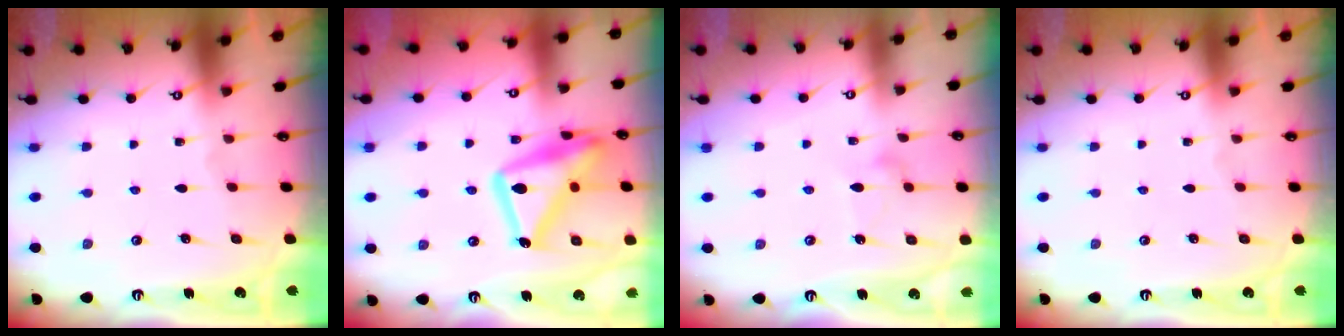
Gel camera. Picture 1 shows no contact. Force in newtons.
{"total": 20.6, "press": 20.6, "slide": 1.5}
{"total": 7.8, "press": 7.8, "slide": 0.4}
{"total": 0.0}